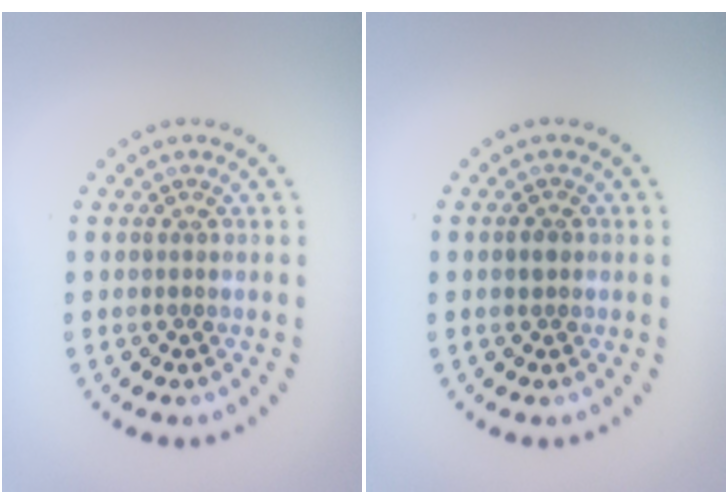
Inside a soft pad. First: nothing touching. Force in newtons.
{"total": 1.0, "press": 0.9, "slide": 0.3}